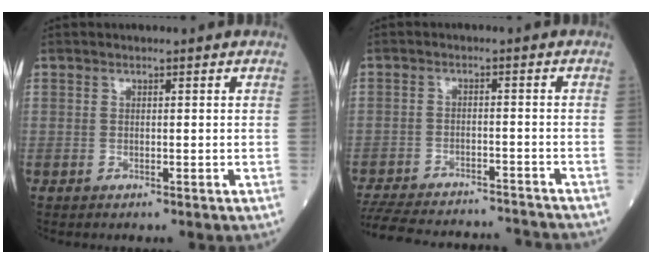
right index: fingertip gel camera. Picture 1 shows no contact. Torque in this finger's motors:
{"motor_torque": [-1.72, -0.35, -1.06, -0.21]}